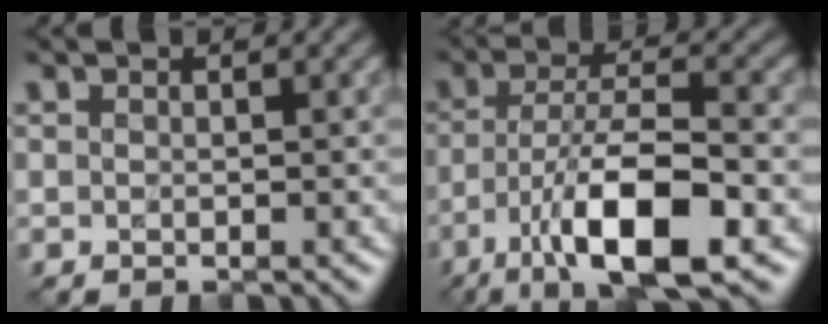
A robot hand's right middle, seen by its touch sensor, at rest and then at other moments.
{"total": 10.0, "force": [-4.5, 2.9, 8.5], "torque": [-0.151, 0.007, -0.084]}